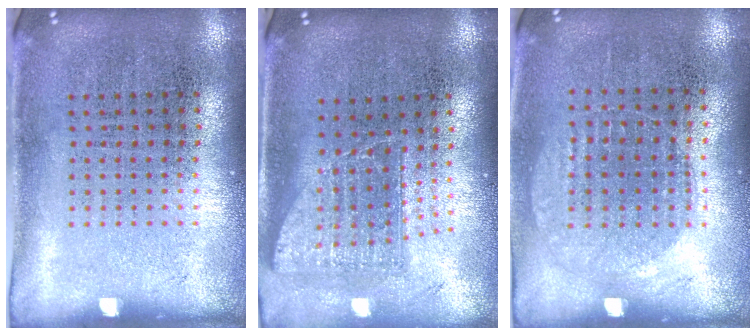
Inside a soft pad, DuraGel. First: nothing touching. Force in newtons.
{"total": 1.6, "press": 1.2, "slide": 1.0}
{"total": 0.9, "press": 0.8, "slide": 0.3}